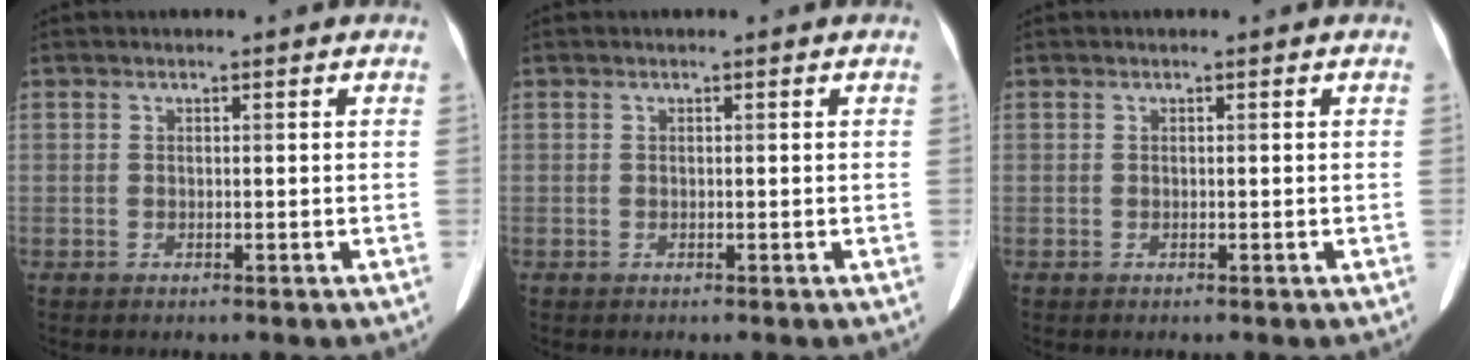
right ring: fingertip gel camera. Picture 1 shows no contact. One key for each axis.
{"total": 0.0}
{"total": 0.0}